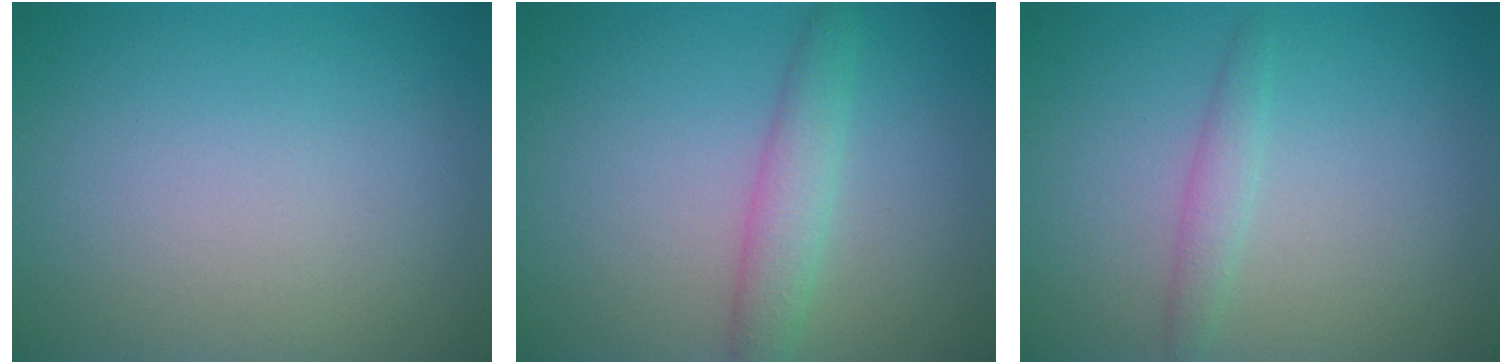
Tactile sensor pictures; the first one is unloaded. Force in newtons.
{"total": 2.7, "press": 2.7, "slide": 0.0}
{"total": 1.5, "press": 1.5, "slide": 0.0}